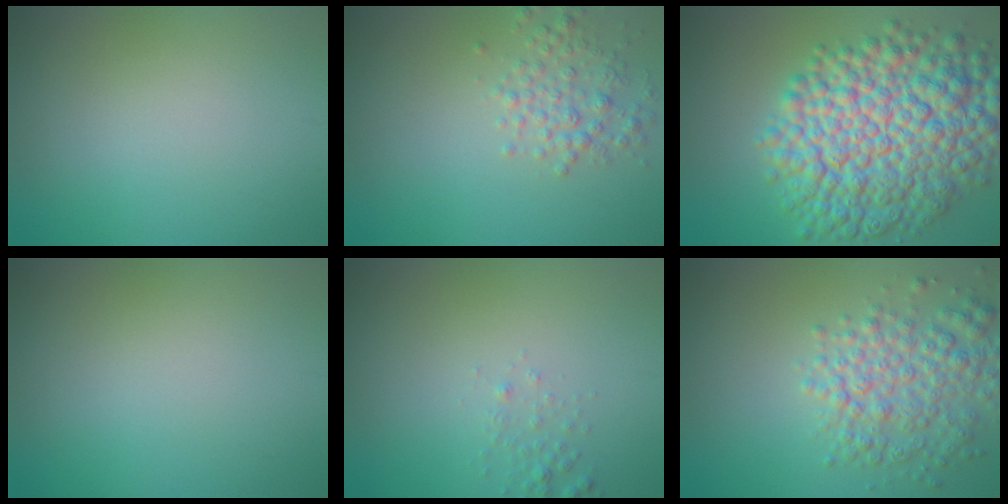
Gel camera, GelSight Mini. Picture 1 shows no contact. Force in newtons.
{"total": 2.5, "press": 2.5, "slide": 0.1}
{"total": 12.3, "press": 12.3, "slide": 0.3}
{"total": 0.0}
{"total": 0.9, "press": 0.9, "slide": 0.1}
{"total": 5.2, "press": 5.2, "slide": 0.1}